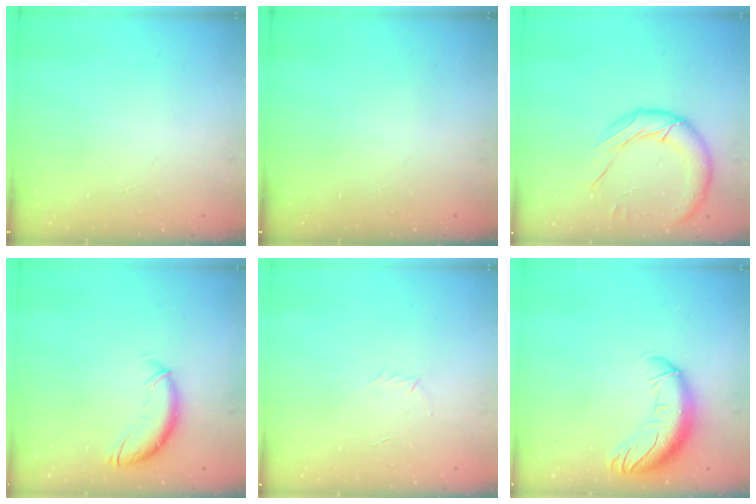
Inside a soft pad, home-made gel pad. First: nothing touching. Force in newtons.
{"total": 0.0}
{"total": 15.6, "press": 15.4, "slide": 2.7}
{"total": 10.8, "press": 10.6, "slide": 1.8}
{"total": 2.9, "press": 2.8, "slide": 0.8}
{"total": 12.4, "press": 12.0, "slide": 2.9}